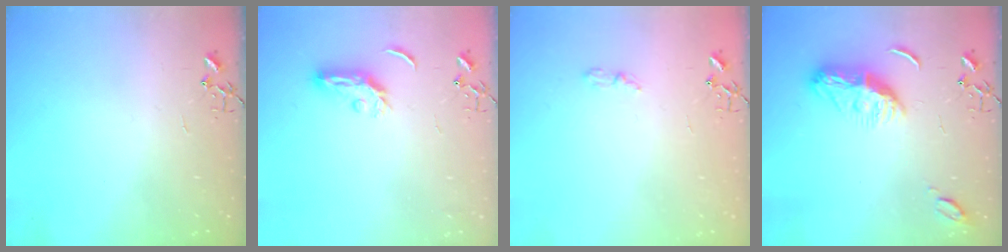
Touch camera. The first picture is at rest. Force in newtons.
{"total": 5.6, "press": 5.6, "slide": 0.5}
{"total": 3.3, "press": 3.3, "slide": 0.5}
{"total": 10.4, "press": 10.4, "slide": 0.1}